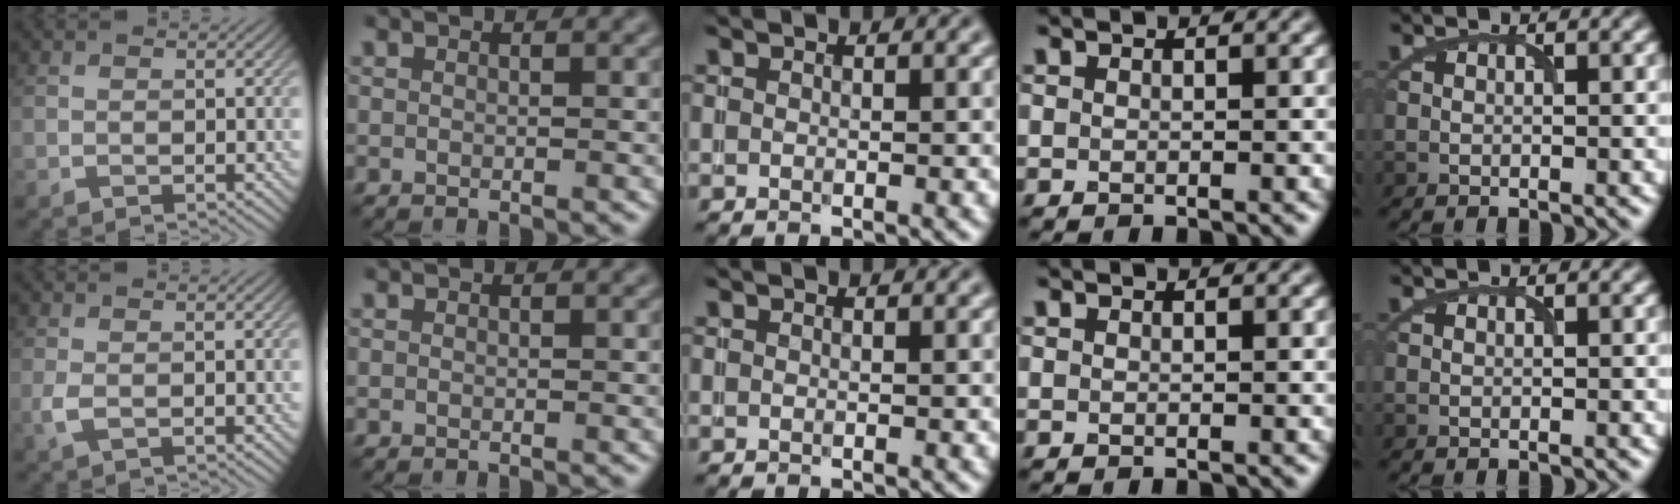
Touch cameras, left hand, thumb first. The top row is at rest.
{"thumb": {"total": 1.6, "force": [0.0, 0.6, 1.5], "torque": [-0.041, -0.001, -0.002]}}